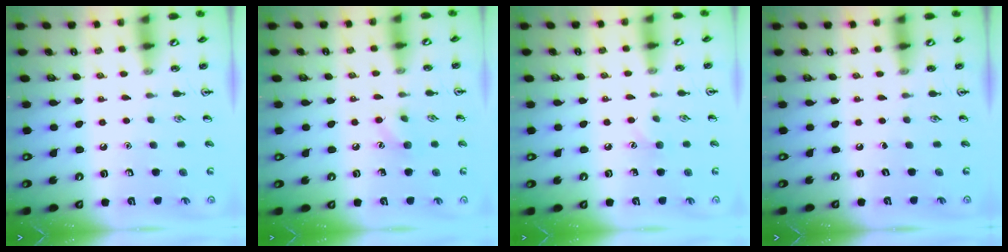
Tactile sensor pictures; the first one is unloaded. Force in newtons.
{"total": 6.3, "press": 6.1, "slide": 1.9}
{"total": 3.8, "press": 3.7, "slide": 1.0}
{"total": 0.0}